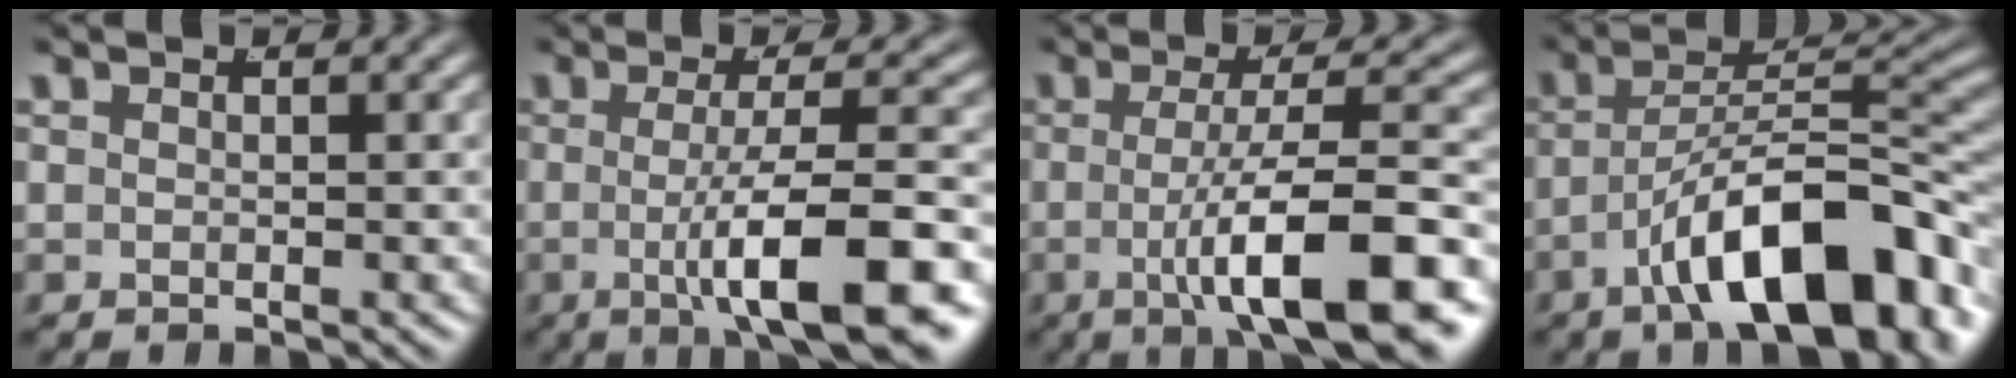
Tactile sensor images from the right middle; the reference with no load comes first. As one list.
[{"total": 8.4, "force": [-3.0, 1.5, 7.7], "torque": [-0.112, -0.009, -0.039]}, {"total": 9.4, "force": [-3.6, 2.0, 8.5], "torque": [-0.123, -0.010, -0.047]}, {"total": 10.9, "force": [-5.1, 4.0, 8.7], "torque": [-0.116, -0.012, -0.070]}]